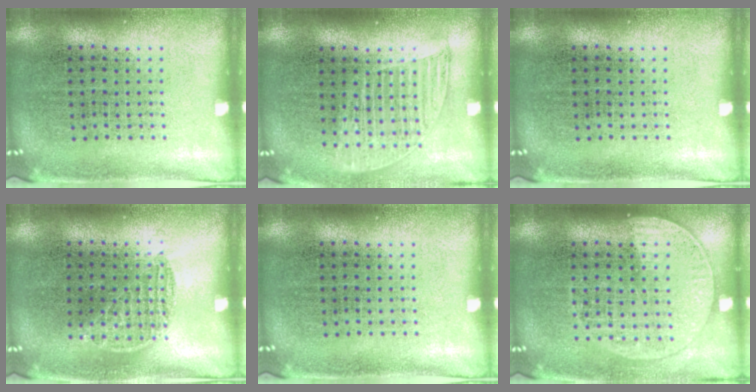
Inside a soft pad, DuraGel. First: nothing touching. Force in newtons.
{"total": 1.2, "press": 1.1, "slide": 0.5}
{"total": 0.0}
{"total": 0.8, "press": 0.6, "slide": 0.5}
{"total": 0.0}
{"total": 1.3, "press": 1.2, "slide": 0.5}